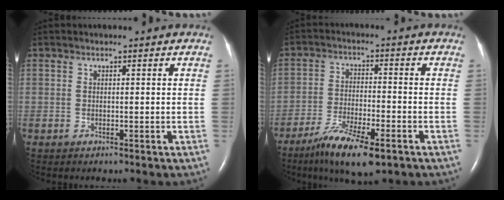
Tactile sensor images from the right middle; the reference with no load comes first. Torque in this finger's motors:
{"motor_torque": [1.12, -1.01, 0.40, 0.08]}